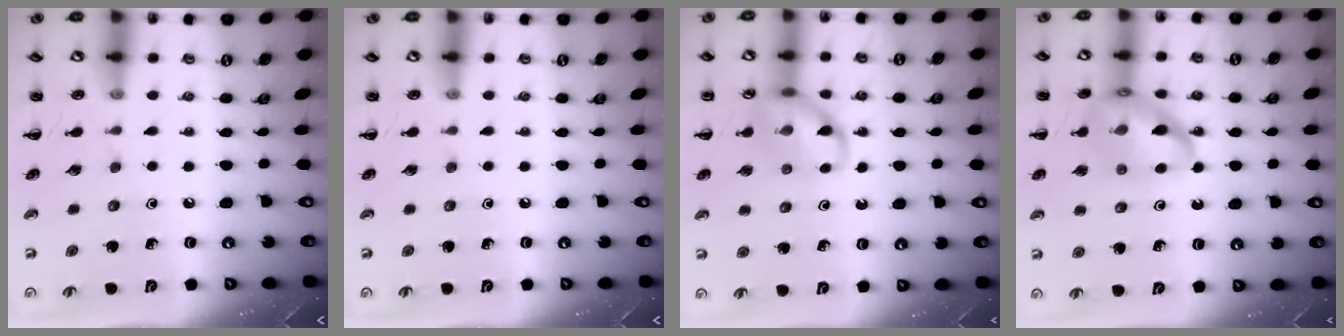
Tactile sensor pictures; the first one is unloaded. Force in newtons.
{"total": 0.0}
{"total": 11.1, "press": 11.0, "slide": 1.7}
{"total": 16.6, "press": 16.3, "slide": 3.1}